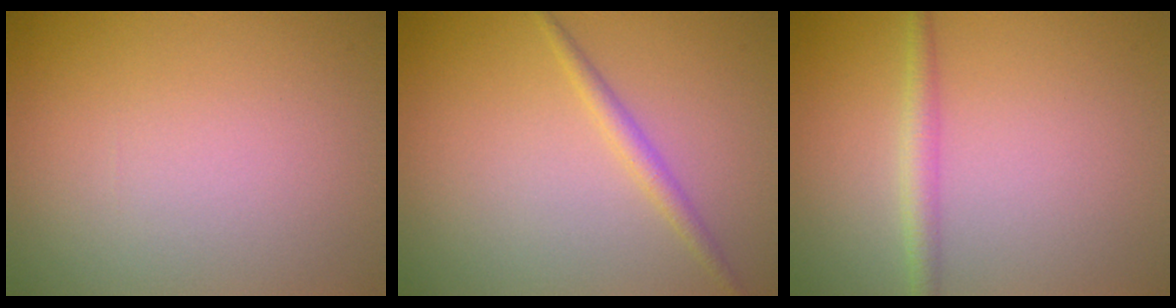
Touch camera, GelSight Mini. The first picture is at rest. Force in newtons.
{"total": 1.5, "press": 1.5, "slide": 0.0}
{"total": 1.9, "press": 1.9, "slide": 0.0}